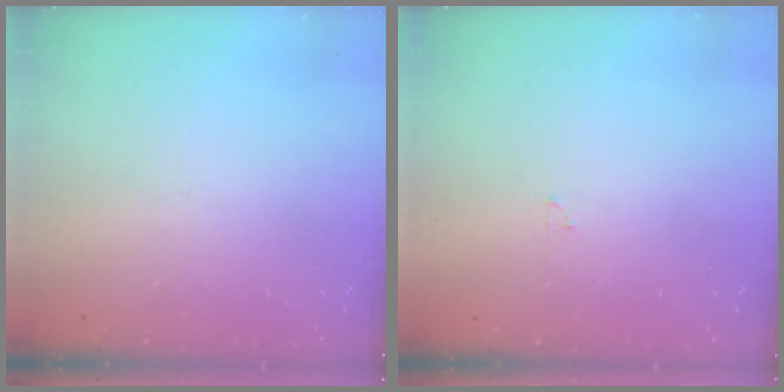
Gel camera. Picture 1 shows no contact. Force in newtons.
{"total": 1.2, "press": 1.2, "slide": 0.2}